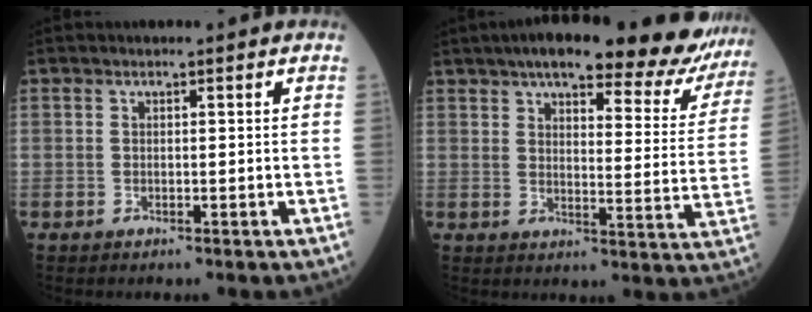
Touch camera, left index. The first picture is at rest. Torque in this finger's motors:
{"motor_torque": [0.58, -0.75, 1.05, 0.18]}